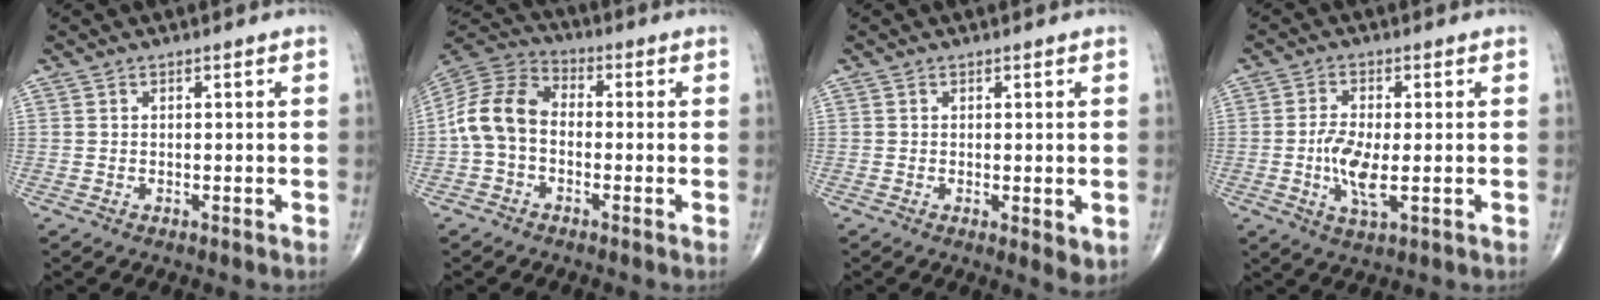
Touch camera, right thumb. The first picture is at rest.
{"total": 10.5, "force": [-1.5, 7.6, 7.2], "torque": [-0.134, 0.032, -0.044]}
{"total": 3.3, "force": [-0.3, 1.1, 3.1], "torque": [-0.041, -0.012, -0.004]}
{"total": 7.2, "force": [-1.1, 2.6, 6.6], "torque": [-0.138, -0.008, -0.021]}